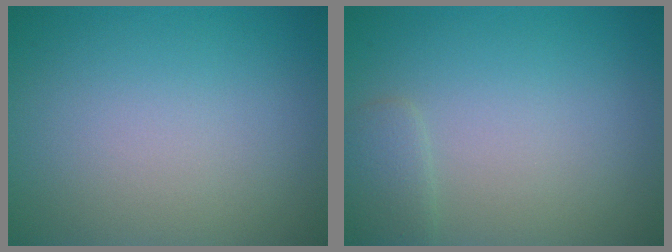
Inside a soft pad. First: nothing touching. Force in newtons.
{"total": 1.4, "press": 1.4, "slide": 0.1}